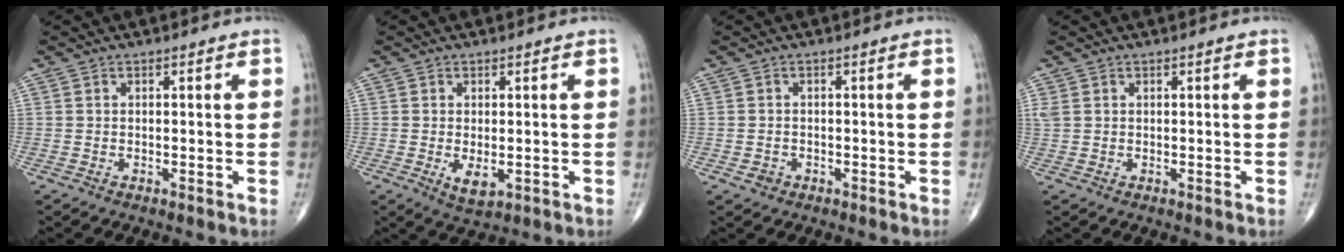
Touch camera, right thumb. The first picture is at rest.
{"total": 3.5, "force": [-0.7, 1.7, 2.9], "torque": [-0.043, -0.008, -0.002]}
{"total": 1.4, "force": [-0.7, 1.2, 0.4], "torque": [-0.002, 0.007, -0.009]}
{"total": 1.3, "force": [0.5, 0.9, 0.7], "torque": [-0.022, 0.009, 0.016]}